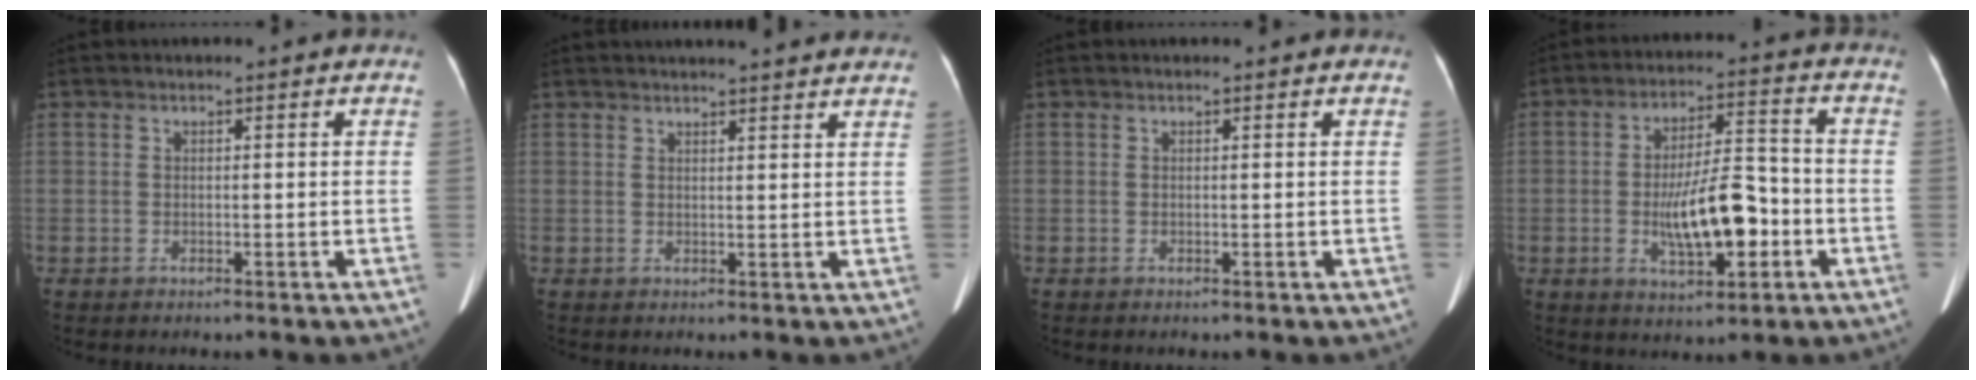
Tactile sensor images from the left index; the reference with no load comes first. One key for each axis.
{"total": 11.7, "fx": 10.8, "fy": 0.7, "fz": 4.5, "tx": -0.056, "ty": 0.022, "tz": 0.119}
{"total": 0.6, "fx": 0.6, "fy": 0.1, "fz": 0.1, "tx": -0.007, "ty": 0.003, "tz": 0.006}
{"total": 10.5, "fx": -2.7, "fy": 3.4, "fz": 9.5, "tx": -0.174, "ty": 0.010, "tz": -0.041}